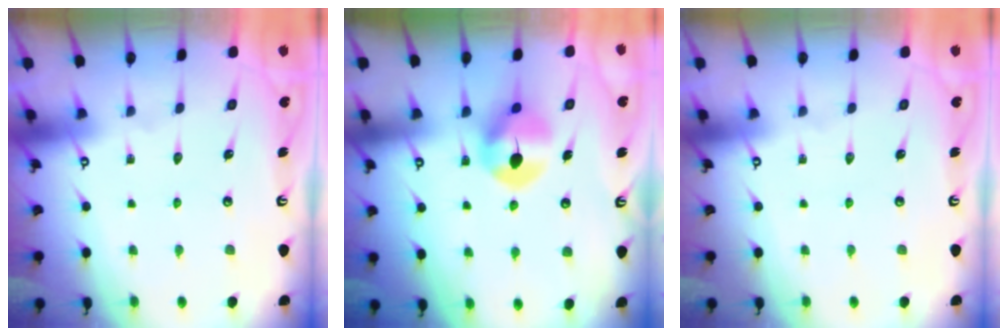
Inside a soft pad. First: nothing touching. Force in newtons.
{"total": 7.6, "press": 7.6, "slide": 0.4}
{"total": 0.0}